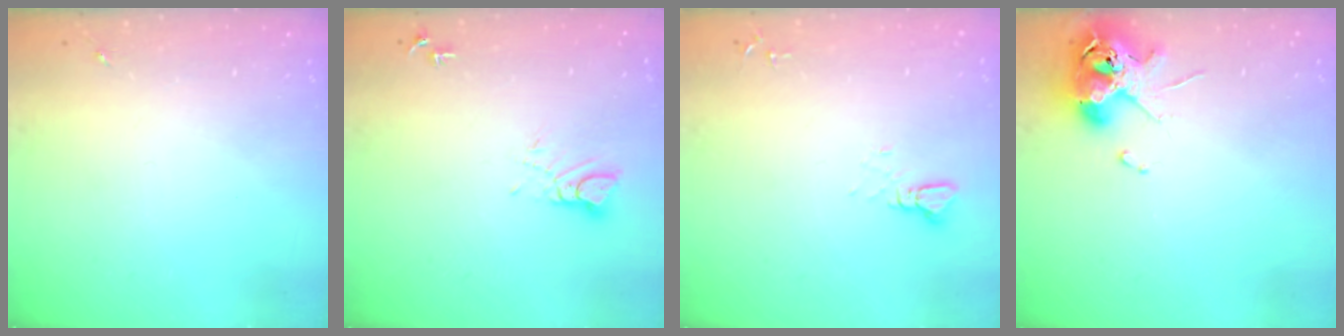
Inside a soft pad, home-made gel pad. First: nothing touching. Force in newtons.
{"total": 4.3, "press": 4.2, "slide": 0.4}
{"total": 2.2, "press": 2.2, "slide": 0.1}
{"total": 11.3, "press": 11.2, "slide": 1.7}